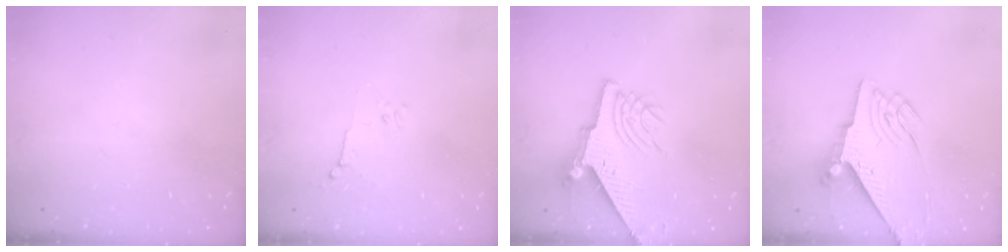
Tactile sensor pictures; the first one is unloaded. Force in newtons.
{"total": 3.5, "press": 3.4, "slide": 0.8}
{"total": 8.7, "press": 8.7, "slide": 1.2}
{"total": 8.8, "press": 8.7, "slide": 1.1}